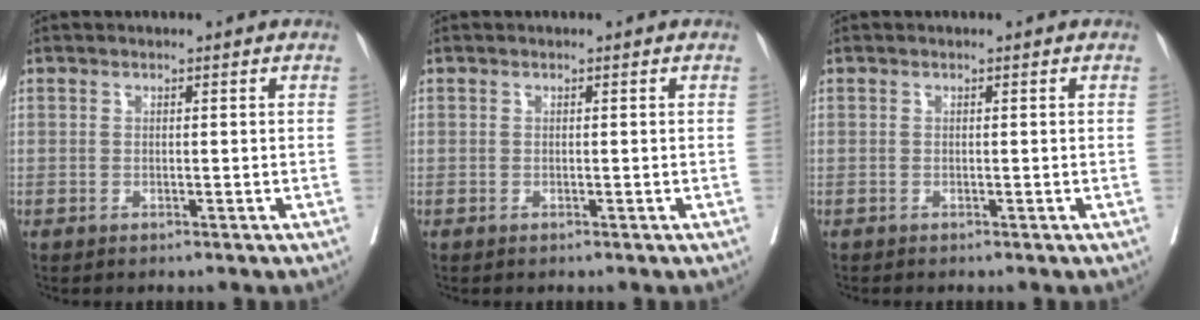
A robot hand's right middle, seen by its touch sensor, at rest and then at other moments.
{"total": 0.0}
{"total": 0.0}